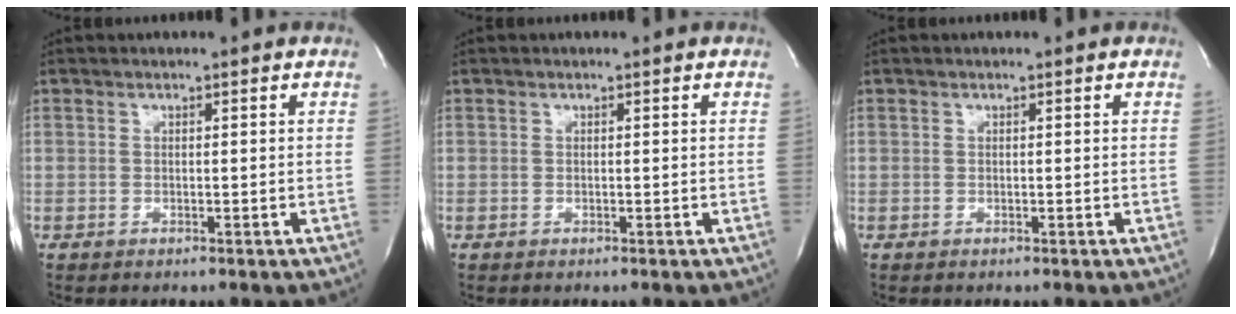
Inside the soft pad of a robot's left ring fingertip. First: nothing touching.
{"total": 0.0}
{"total": 0.0}